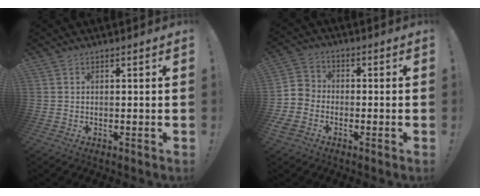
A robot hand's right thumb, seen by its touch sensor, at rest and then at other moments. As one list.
[{"total": 6.3, "force": [-4.0, 4.6, 1.8], "torque": [-0.039, 0.029, -0.074]}]